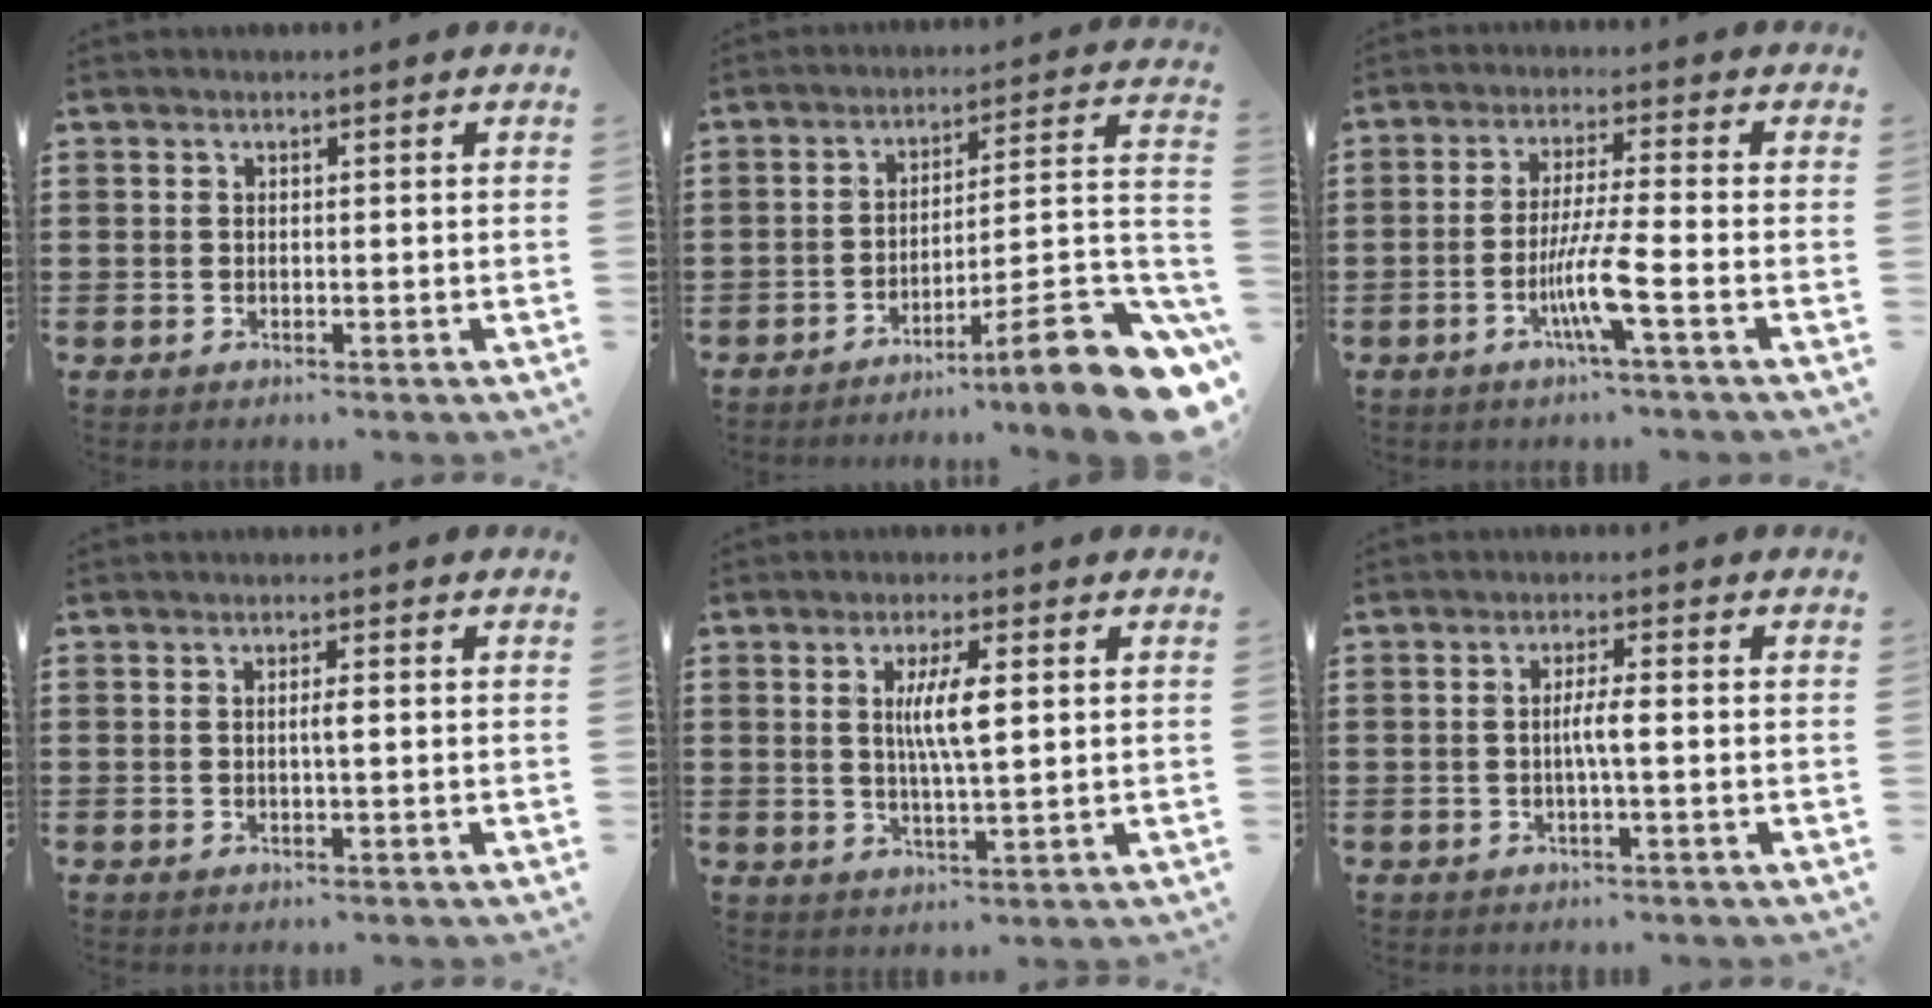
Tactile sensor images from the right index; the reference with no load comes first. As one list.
[{"total": 11.7, "force": [-6.8, 1.4, 9.3], "torque": [-0.115, 0.000, -0.124]}, {"total": 7.2, "force": [-2.9, -0.2, 6.6], "torque": [-0.130, -0.016, -0.056]}, {"total": 1.2, "force": [-0.1, 0.0, 1.2], "torque": [-0.024, -0.002, -0.002]}, {"total": 5.7, "force": [1.1, 1.0, 5.5], "torque": [-0.107, 0.003, 0.016]}, {"total": 2.9, "force": [-0.4, 0.1, 2.8], "torque": [-0.058, -0.008, -0.011]}]